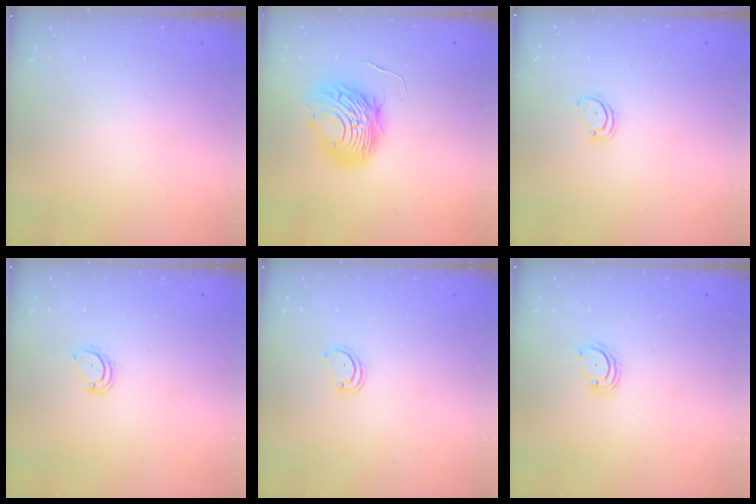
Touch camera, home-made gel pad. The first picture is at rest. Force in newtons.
{"total": 11.0, "press": 11.0, "slide": 0.8}
{"total": 3.0, "press": 3.0, "slide": 0.2}
{"total": 3.1, "press": 3.1, "slide": 0.3}
{"total": 3.0, "press": 3.0, "slide": 0.2}
{"total": 2.9, "press": 2.9, "slide": 0.3}